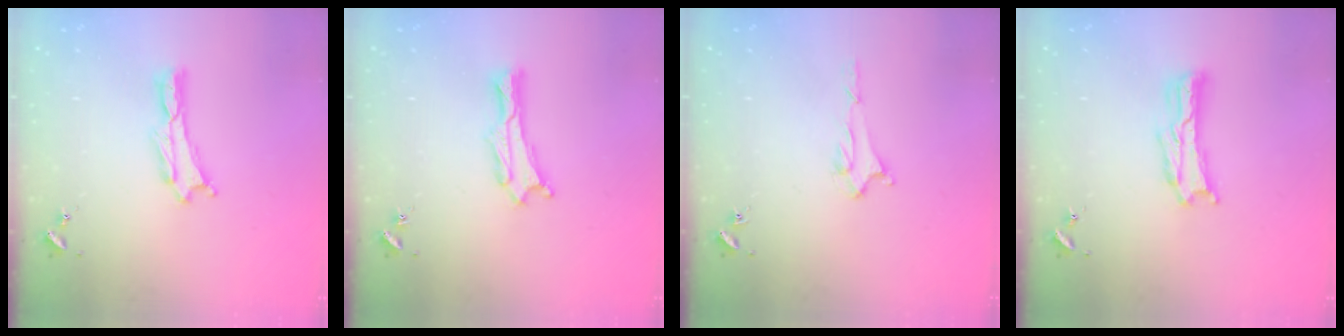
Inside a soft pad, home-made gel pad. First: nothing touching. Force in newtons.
{"total": 0.8, "press": 0.7, "slide": 0.2}
{"total": 1.5, "press": 1.5, "slide": 0.2}
{"total": 1.6, "press": 1.6, "slide": 0.3}